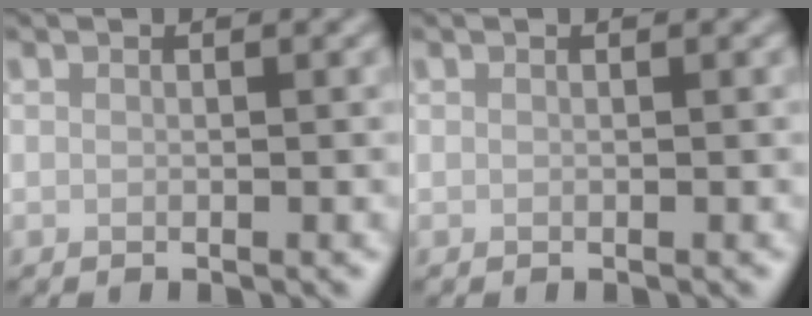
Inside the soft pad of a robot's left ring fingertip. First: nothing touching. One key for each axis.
{"total": 0.0}